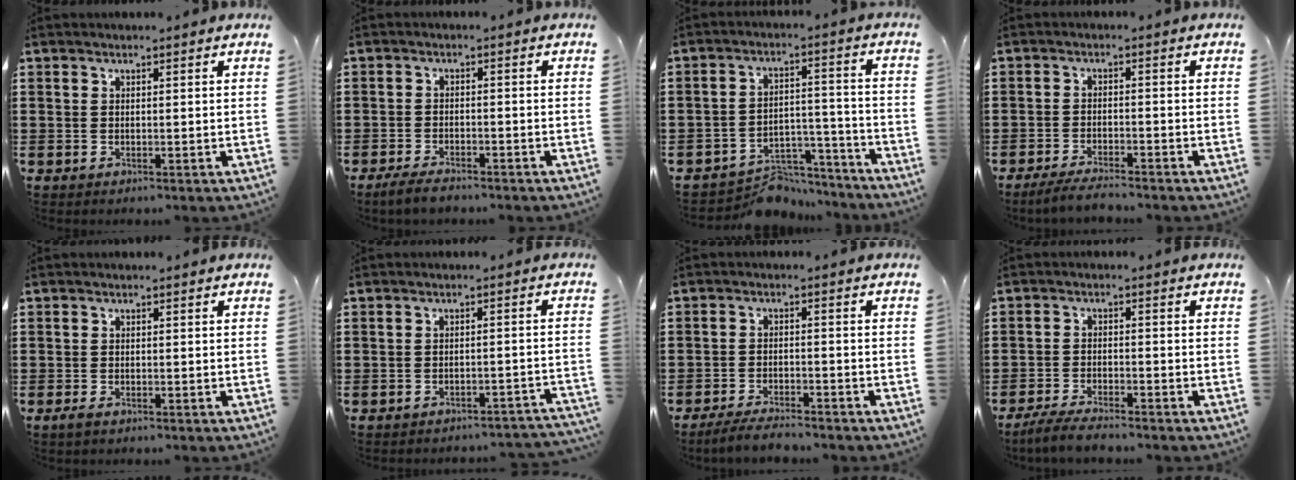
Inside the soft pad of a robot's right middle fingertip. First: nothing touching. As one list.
[{"total": 3.2, "force": [-2.9, 0.9, 1.1], "torque": [-0.027, 0.004, -0.060]}, {"total": 6.8, "force": [-6.4, 2.2, 0.8], "torque": [-0.007, 0.027, -0.125]}, {"total": 3.5, "force": [-3.3, 0.3, 1.1], "torque": [-0.027, -0.003, -0.068]}, {"total": 1.1, "force": [-0.8, 0.4, 0.6], "torque": [-0.014, 0.000, -0.017]}, {"total": 2.6, "force": [-2.6, 0.1, 0.4], "torque": [-0.009, 0.002, -0.055]}, {"total": 3.7, "force": [-3.6, 0.5, 1.0], "torque": [-0.025, 0.001, -0.074]}, {"total": 3.9, "force": [-3.7, 0.4, 1.2], "torque": [-0.027, 0.001, -0.077]}]